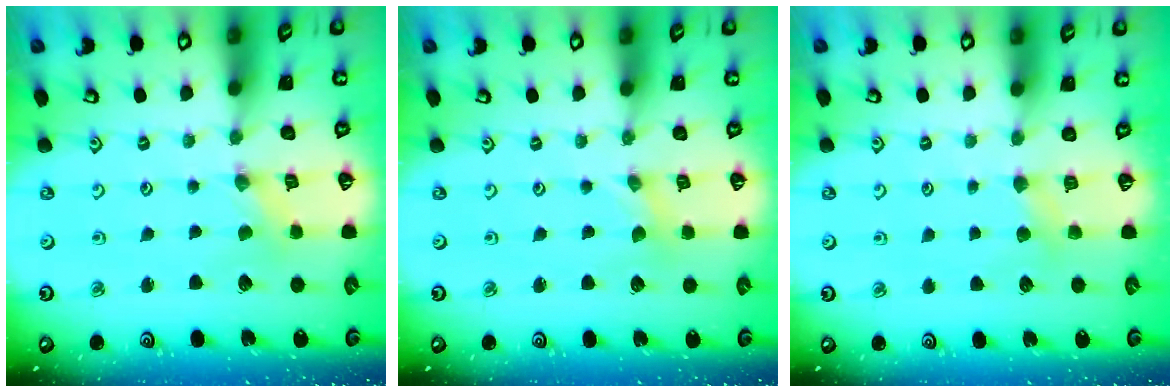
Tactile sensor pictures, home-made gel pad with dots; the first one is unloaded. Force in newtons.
{"total": 0.0}
{"total": 2.9, "press": 2.8, "slide": 0.4}